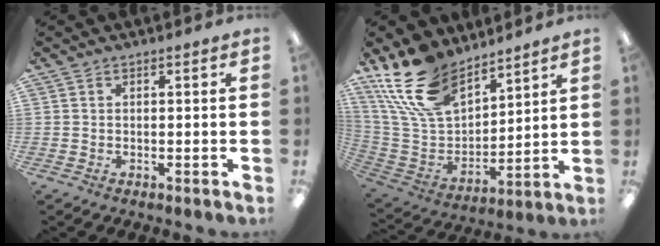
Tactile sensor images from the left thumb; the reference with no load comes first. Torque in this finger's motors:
{"motor_torque": [0.59, 0.47, 1.47, -1.31, 0.52]}